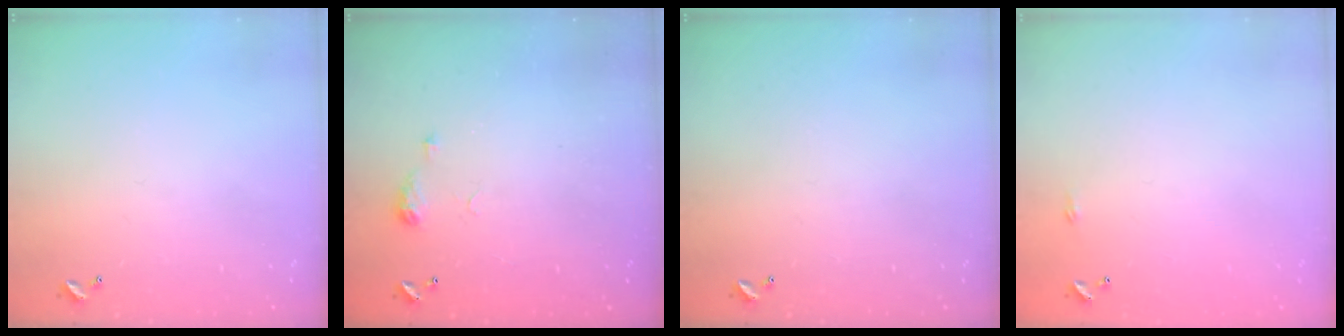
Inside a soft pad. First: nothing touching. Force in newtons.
{"total": 5.4, "press": 5.3, "slide": 0.8}
{"total": 0.0}
{"total": 2.2, "press": 2.1, "slide": 0.4}